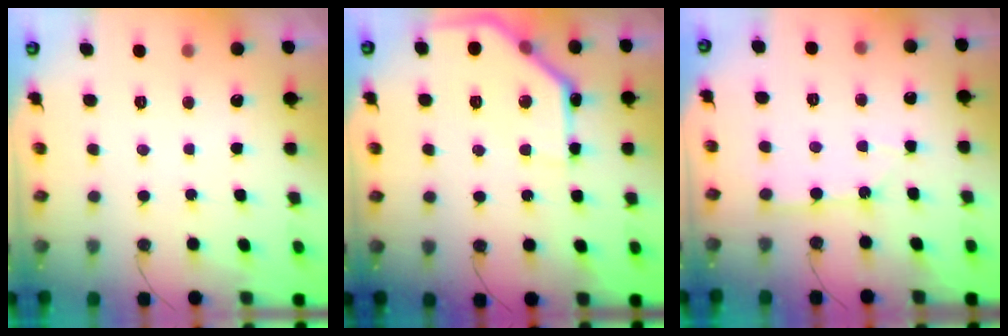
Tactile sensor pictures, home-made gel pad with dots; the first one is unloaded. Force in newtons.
{"total": 15.5, "press": 15.5, "slide": 0.2}
{"total": 2.2, "press": 2.2, "slide": 0.4}